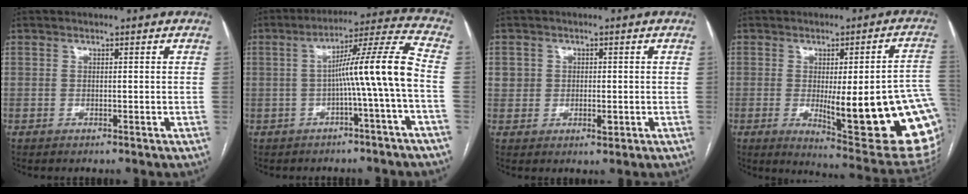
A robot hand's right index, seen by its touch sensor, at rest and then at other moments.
{"total": 10.6, "force": [-1.8, -1.9, 10.3], "torque": [-0.159, 0.026, -0.026]}
{"total": 3.3, "force": [0.1, 2.8, 1.8], "torque": [-0.023, 0.004, 0.006]}
{"total": 23.7, "force": [-4.1, 3.6, 23.1], "torque": [-0.196, -0.017, -0.039]}